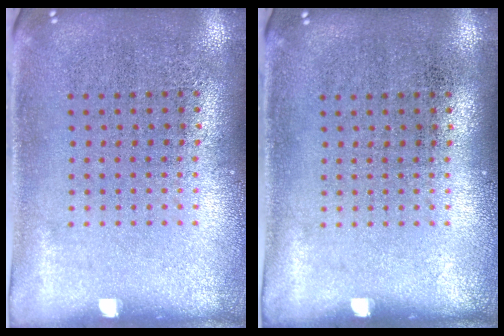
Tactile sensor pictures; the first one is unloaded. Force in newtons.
{"total": 0.0}